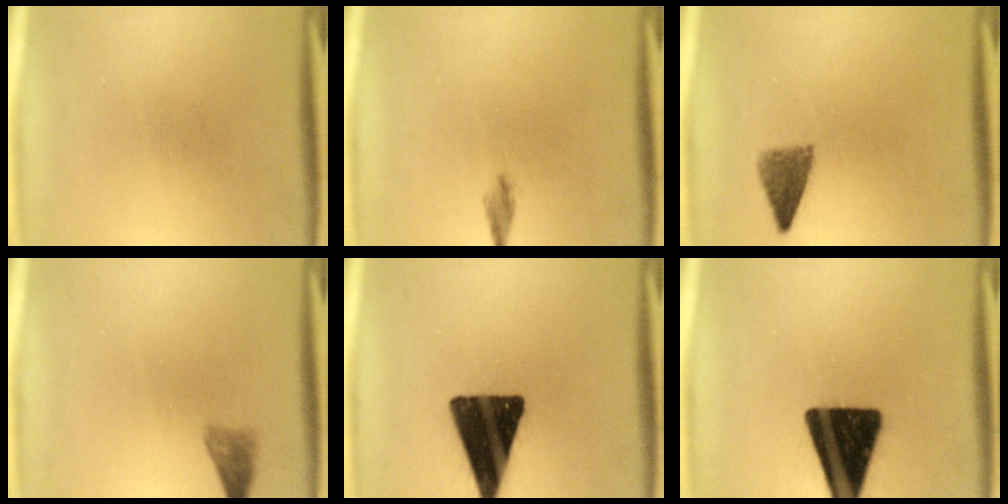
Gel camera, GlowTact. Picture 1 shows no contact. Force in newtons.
{"total": 1.3}
{"total": 3.3}
{"total": 1.9}
{"total": 17.2}
{"total": 18.5}